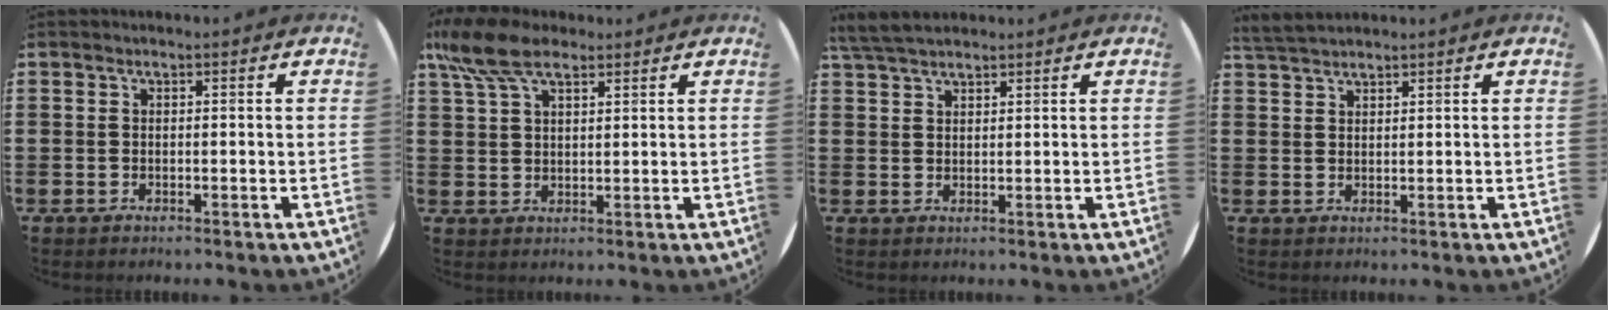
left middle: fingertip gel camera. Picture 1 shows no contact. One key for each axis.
{"total": 7.4, "fx": 5.3, "fy": 3.0, "fz": 4.2, "tx": -0.096, "ty": -0.002, "tz": 0.099}
{"total": 4.1, "fx": 3.6, "fy": 1.0, "fz": 1.6, "tx": -0.040, "ty": 0.001, "tz": 0.069}
{"total": 2.6, "fx": 2.6, "fy": 0.4, "fz": 0.5, "tx": -0.016, "ty": 0.001, "tz": 0.050}